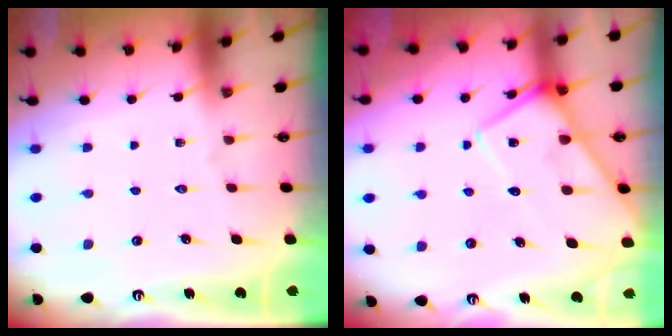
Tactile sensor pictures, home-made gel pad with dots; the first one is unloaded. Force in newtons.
{"total": 9.9, "press": 9.8, "slide": 1.1}